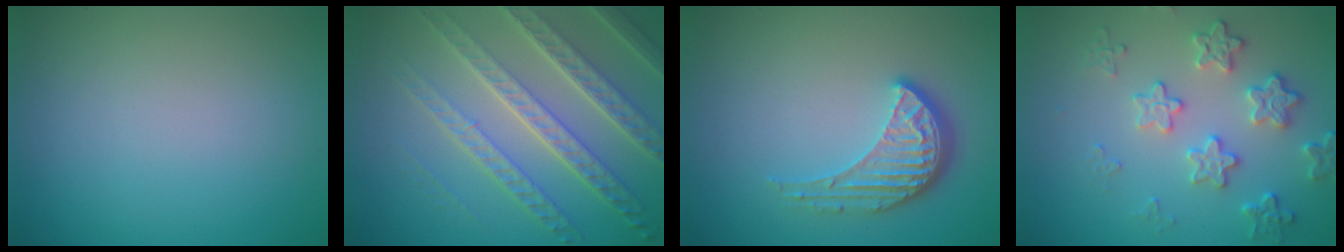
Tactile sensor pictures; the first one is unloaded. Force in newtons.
{"total": 8.0, "press": 5.4, "slide": 5.9}
{"total": 4.3, "press": 3.3, "slide": 2.8}
{"total": 3.9, "press": 3.4, "slide": 1.9}